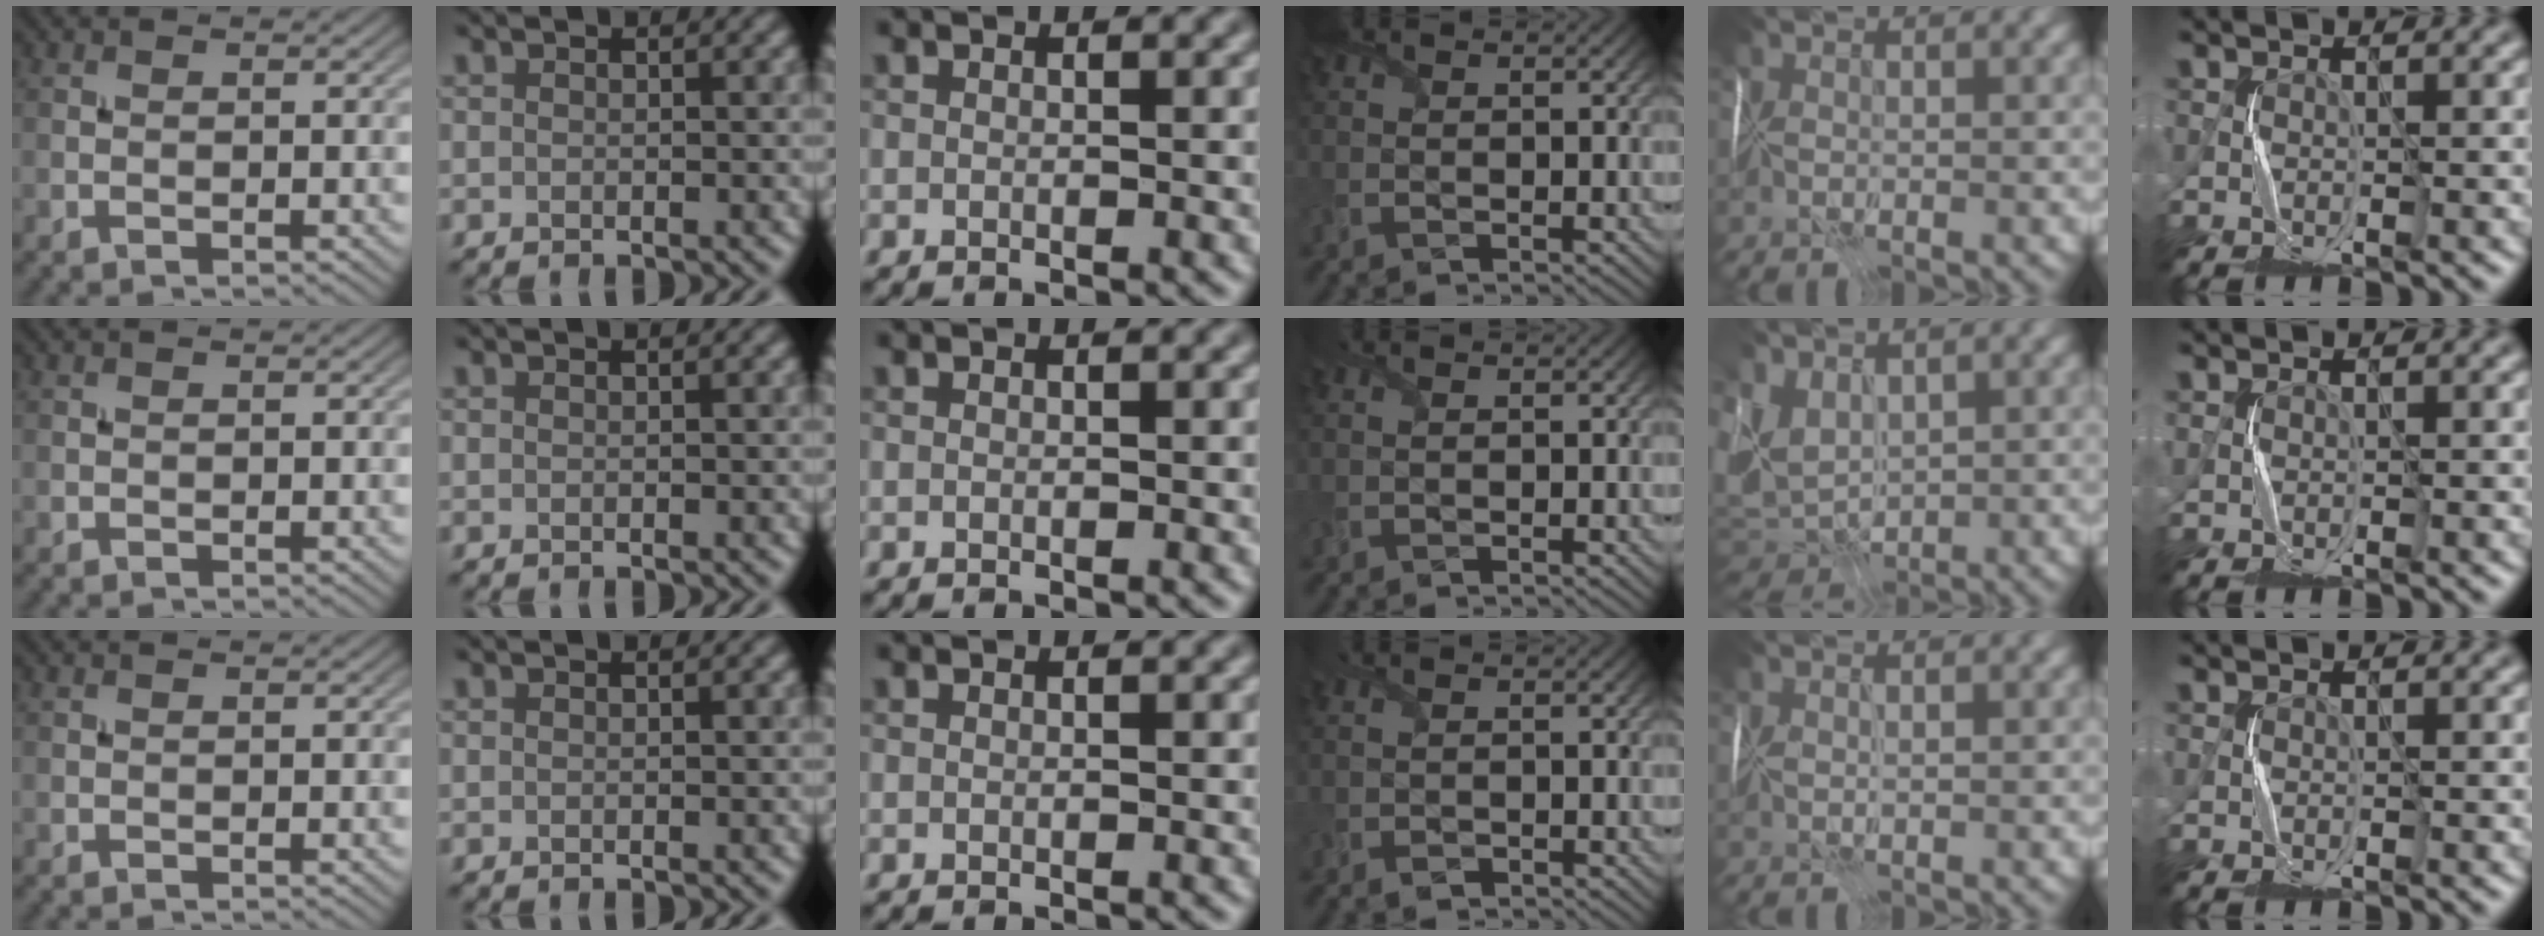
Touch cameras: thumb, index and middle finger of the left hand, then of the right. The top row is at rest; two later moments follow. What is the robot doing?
{"motion": "fold", "object": "handkerchief"}